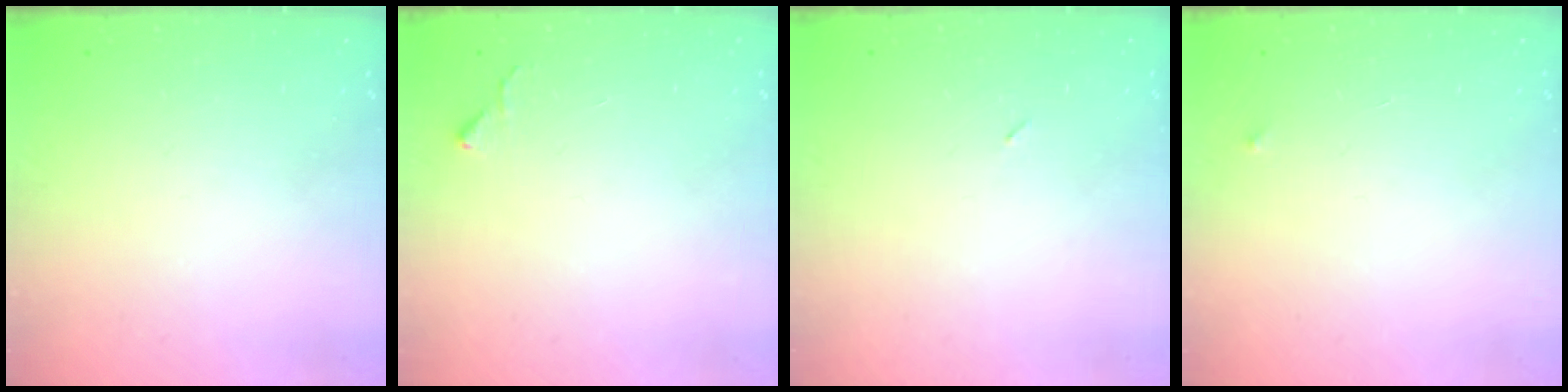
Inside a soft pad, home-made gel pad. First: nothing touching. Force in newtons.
{"total": 5.1, "press": 5.0, "slide": 0.7}
{"total": 2.1, "press": 1.9, "slide": 1.0}
{"total": 2.5, "press": 2.4, "slide": 0.4}